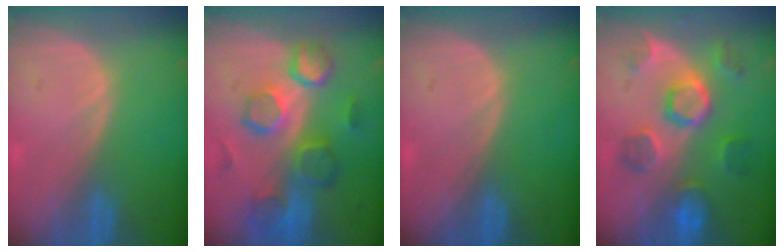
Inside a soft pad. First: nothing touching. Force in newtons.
{"total": 10.4, "press": 9.3, "slide": 4.8}
{"total": 0.0}
{"total": 8.5, "press": 8.4, "slide": 0.8}